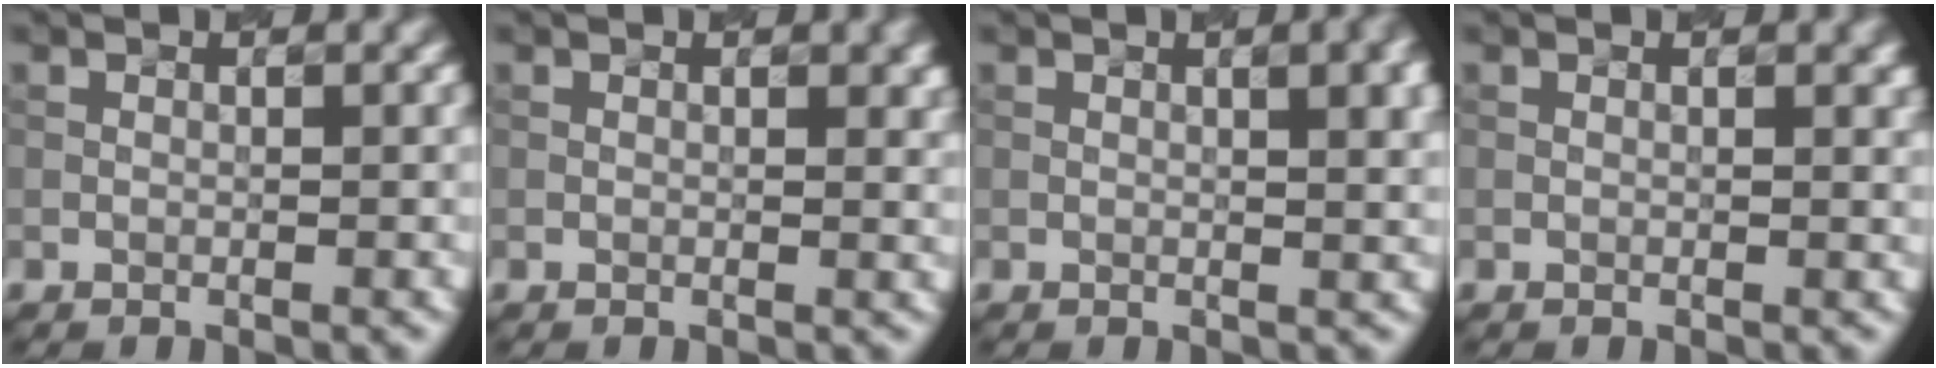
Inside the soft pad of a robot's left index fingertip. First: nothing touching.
{"total": 1.8, "force": [0.7, 0.7, 1.5], "torque": [-0.012, 0.002, 0.013]}
{"total": 5.4, "force": [1.7, 2.2, 4.6], "torque": [-0.031, 0.021, 0.018]}
{"total": 1.6, "force": [0.7, 0.6, 1.3], "torque": [-0.008, 0.003, 0.007]}